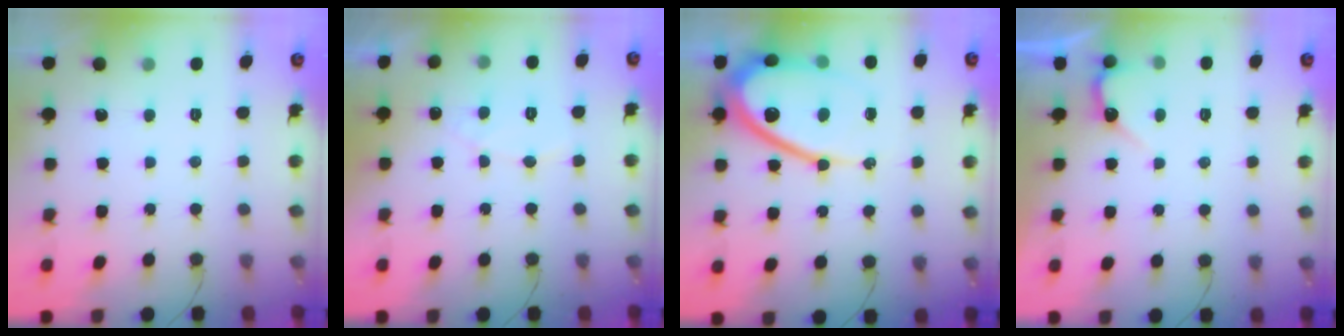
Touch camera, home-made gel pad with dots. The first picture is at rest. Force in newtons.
{"total": 6.3, "press": 6.3, "slide": 0.3}
{"total": 17.0, "press": 16.9, "slide": 1.4}
{"total": 3.3, "press": 3.3, "slide": 0.1}